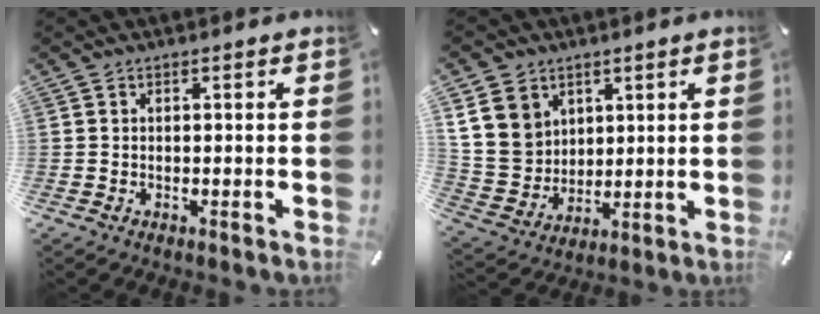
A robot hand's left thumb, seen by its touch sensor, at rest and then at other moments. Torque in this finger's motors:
{"motor_torque": [0.90, -0.14, 0.69, -0.48, 0.14]}